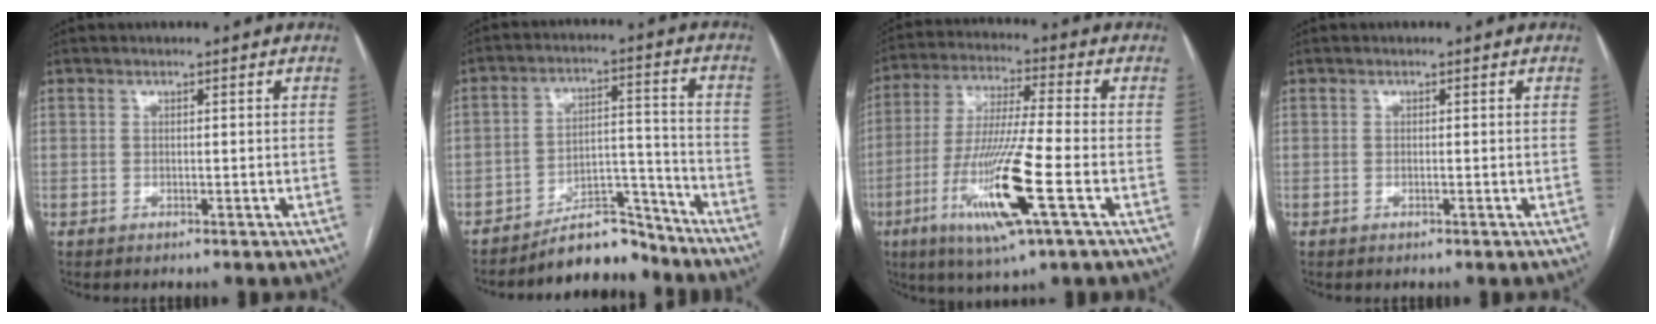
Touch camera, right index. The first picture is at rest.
{"total": 8.6, "force": [-8.0, 2.6, 1.7], "torque": [-0.010, 0.049, -0.132]}
{"total": 15.6, "force": [-5.5, 0.2, 14.6], "torque": [-0.297, -0.024, -0.102]}
{"total": 0.0}